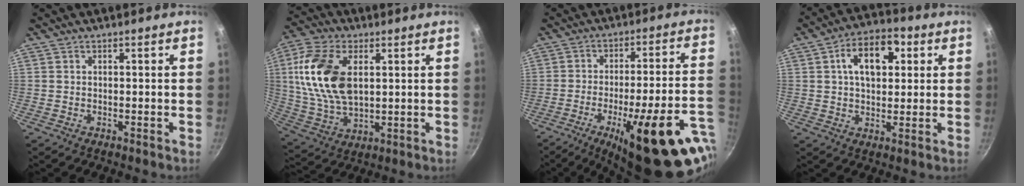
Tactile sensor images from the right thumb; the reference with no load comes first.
{"total": 17.2, "force": [3.7, 10.1, 13.4], "torque": [-0.250, -0.005, 0.075]}
{"total": 26.5, "force": [-12.1, 7.2, 22.4], "torque": [-0.261, 0.039, -0.167]}
{"total": 11.7, "force": [3.3, 7.3, 8.6], "torque": [-0.104, 0.008, 0.041]}